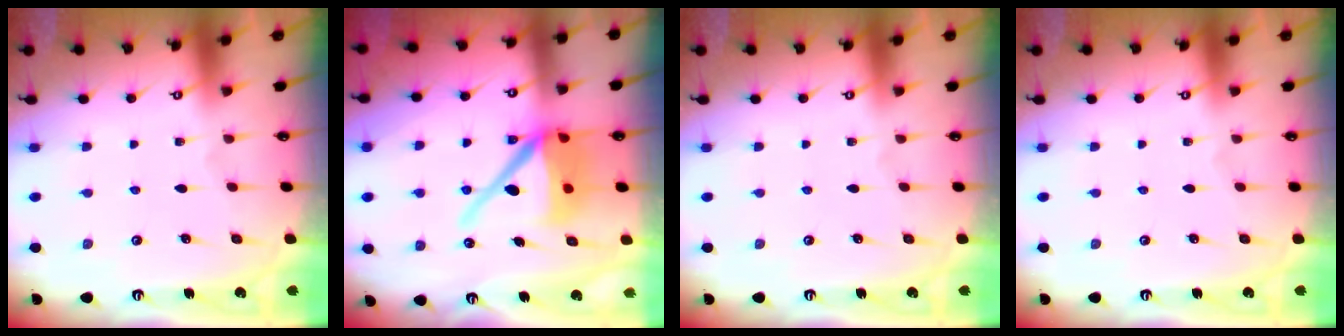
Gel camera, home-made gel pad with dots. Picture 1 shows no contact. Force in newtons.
{"total": 13.9, "press": 13.7, "slide": 1.9}
{"total": 0.0}
{"total": 0.0}